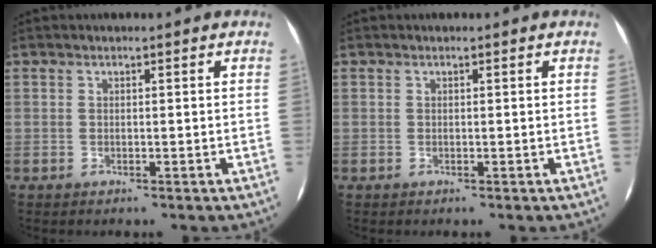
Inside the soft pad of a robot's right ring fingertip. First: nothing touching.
{"total": 0.0}